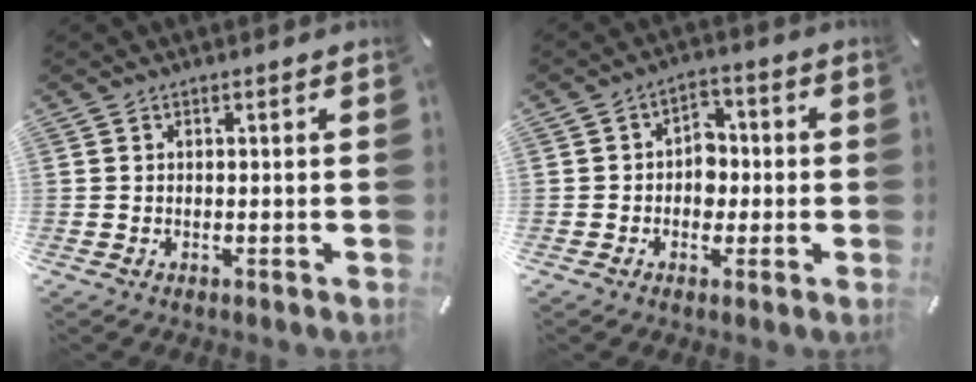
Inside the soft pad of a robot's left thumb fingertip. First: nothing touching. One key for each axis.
{"total": 5.8, "fx": -1.1, "fy": 5.0, "fz": 2.7, "tx": -0.031, "ty": 0.011, "tz": -0.025}